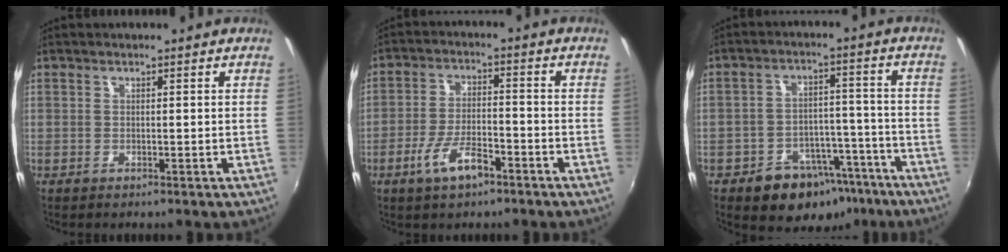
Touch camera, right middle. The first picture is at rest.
{"total": 7.6, "force": [-4.6, 2.5, 5.6], "torque": [-0.116, -0.005, -0.081]}
{"total": 12.8, "force": [-8.4, 8.3, 4.8], "torque": [-0.091, 0.029, -0.099]}